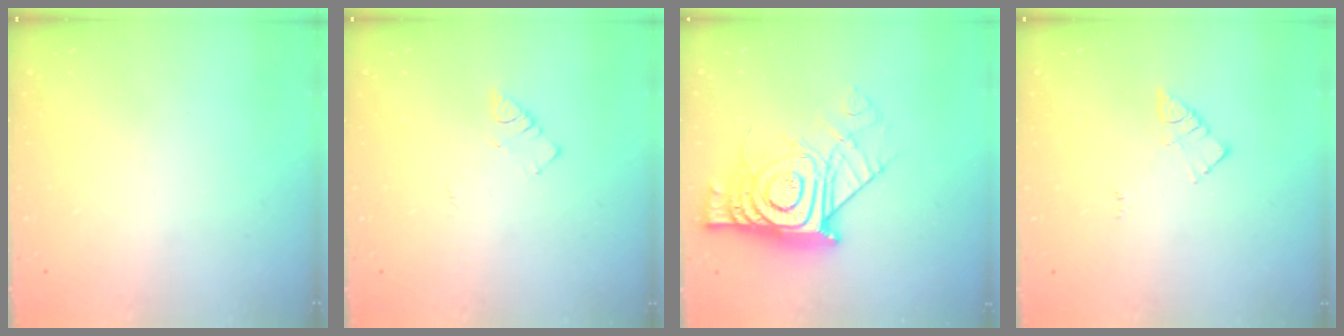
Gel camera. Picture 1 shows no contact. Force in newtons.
{"total": 2.9, "press": 2.9, "slide": 0.5}
{"total": 19.3, "press": 19.2, "slide": 1.7}
{"total": 5.3, "press": 5.2, "slide": 0.6}